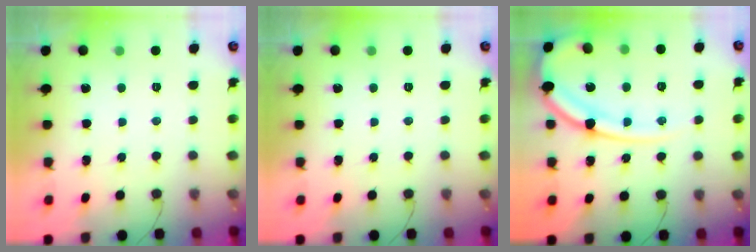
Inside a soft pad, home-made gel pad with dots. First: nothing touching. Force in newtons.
{"total": 0.0}
{"total": 15.9, "press": 15.8, "slide": 1.8}